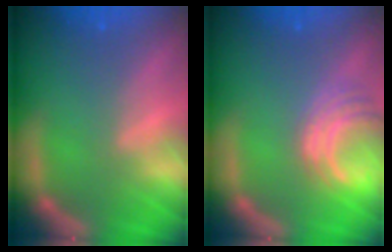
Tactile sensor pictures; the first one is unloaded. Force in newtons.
{"total": 5.1}